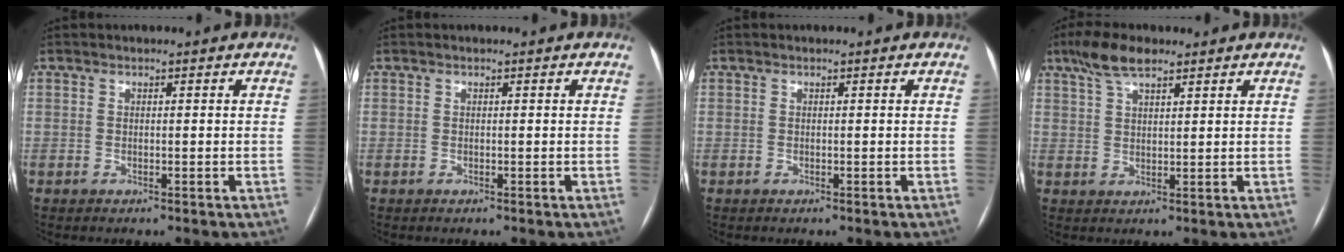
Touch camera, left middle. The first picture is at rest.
{"total": 0.0}
{"total": 0.0}
{"total": 5.9, "force": [4.2, 1.6, 3.8], "torque": [-0.083, 0.019, 0.080]}